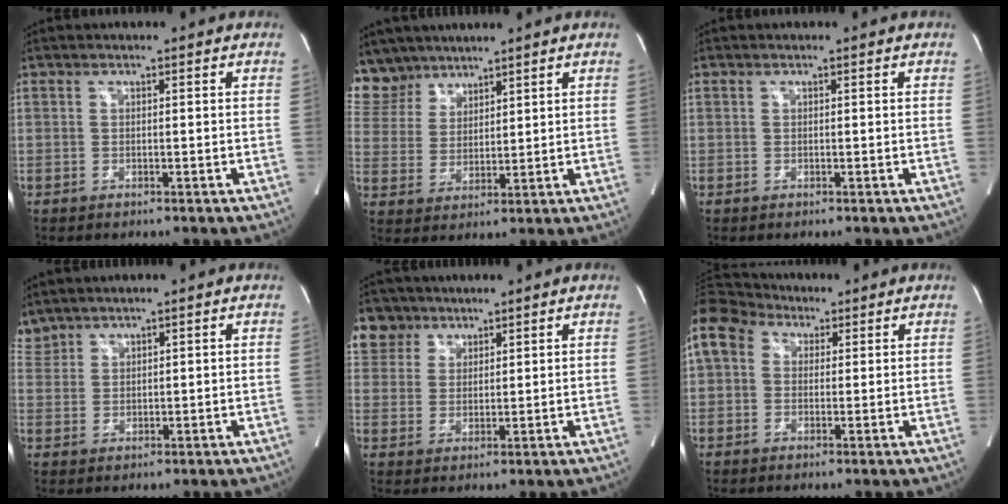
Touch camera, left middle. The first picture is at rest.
{"total": 8.3, "force": [7.2, 4.1, 0.3], "torque": [-0.013, 0.014, 0.156]}
{"total": 0.0}
{"total": 3.3, "force": [3.2, 0.9, -0.2], "torque": [-0.006, 0.016, 0.071]}
{"total": 7.7, "force": [5.4, 5.5, 0.5], "torque": [-0.015, 0.016, 0.109]}
{"total": 11.8, "force": [5.8, 8.6, 5.6], "torque": [-0.142, 0.069, 0.108]}